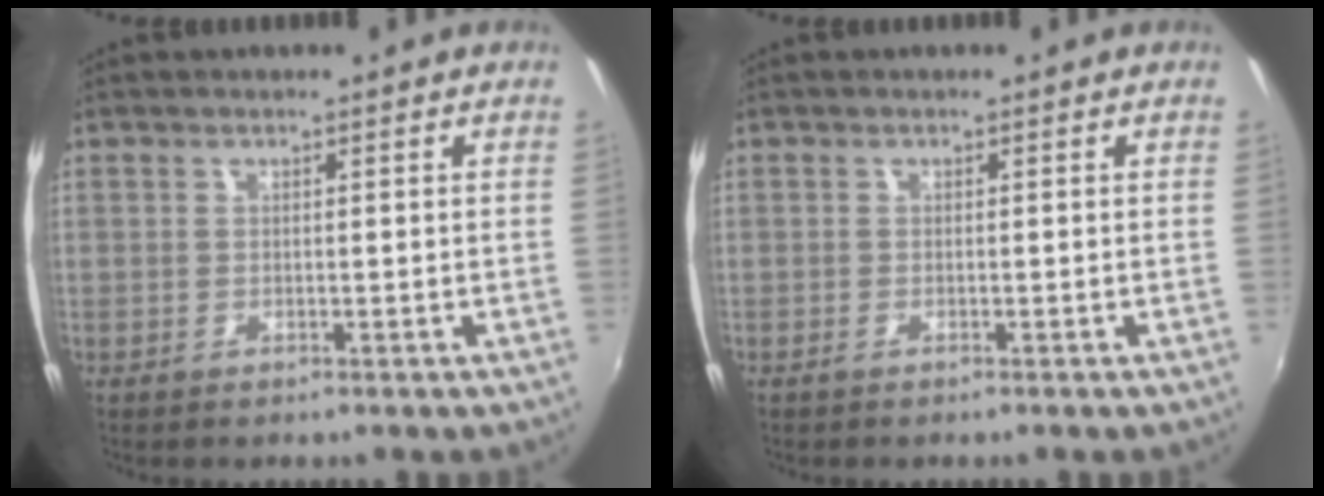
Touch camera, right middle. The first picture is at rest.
{"total": 0.5, "force": [-0.5, 0.0, 0.2], "torque": [-0.002, -0.003, -0.011]}